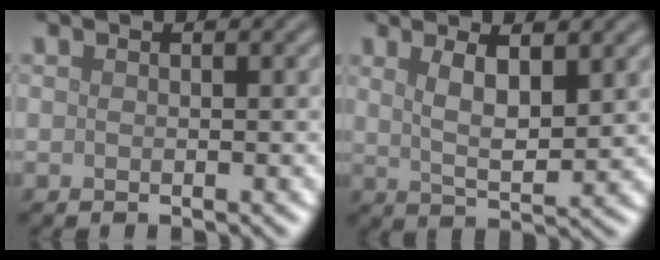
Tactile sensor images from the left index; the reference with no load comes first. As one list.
[{"total": 4.3, "force": [1.8, 1.2, 3.7], "torque": [-0.070, -0.009, 0.034]}]